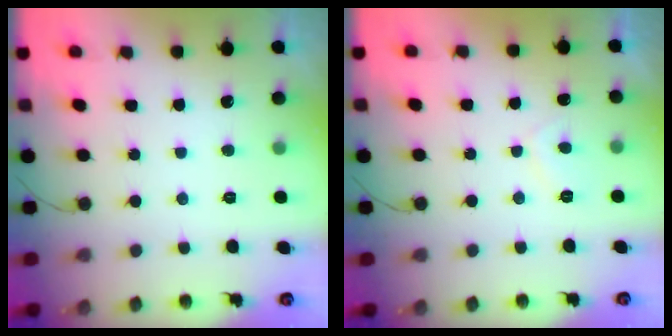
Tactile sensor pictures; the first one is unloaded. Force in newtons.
{"total": 1.7, "press": 1.6, "slide": 0.7}